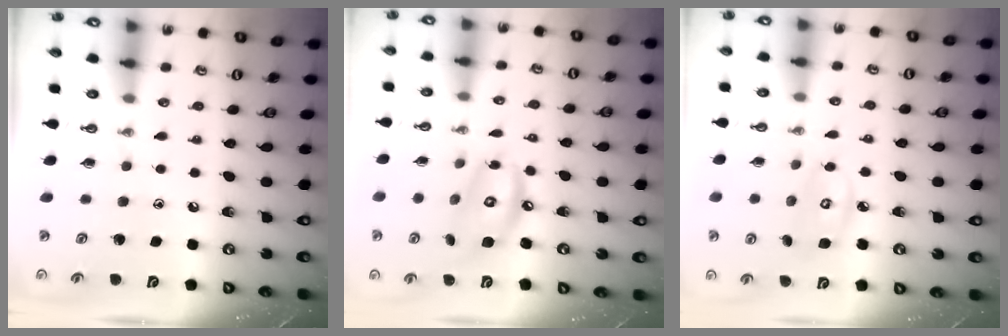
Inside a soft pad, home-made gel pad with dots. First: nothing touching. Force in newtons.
{"total": 10.6, "press": 10.6, "slide": 0.8}
{"total": 5.2, "press": 5.2, "slide": 0.2}